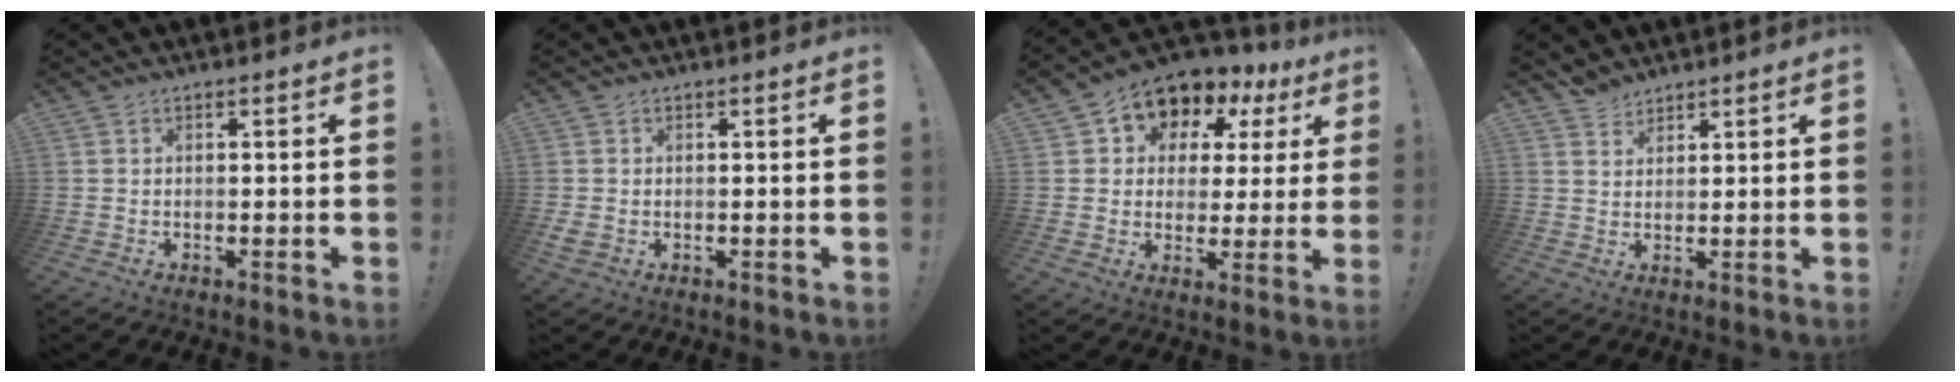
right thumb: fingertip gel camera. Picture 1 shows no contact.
{"total": 1.5, "force": [0.2, 1.2, 0.8], "torque": [-0.010, -0.003, 0.004]}
{"total": 8.3, "force": [4.8, 6.2, 2.8], "torque": [-0.044, -0.043, 0.086]}
{"total": 4.2, "force": [3.7, 2.1, 0.4], "torque": [-0.004, -0.023, 0.069]}